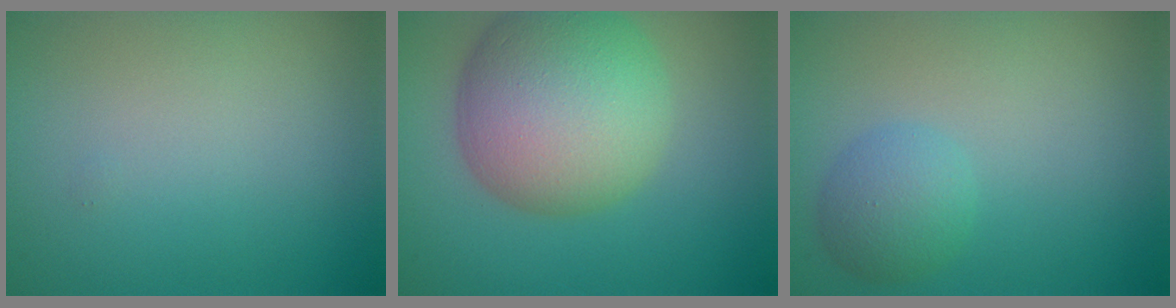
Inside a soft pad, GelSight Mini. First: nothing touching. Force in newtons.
{"total": 11.0, "press": 11.0, "slide": 0.4}
{"total": 2.7, "press": 2.7, "slide": 0.1}